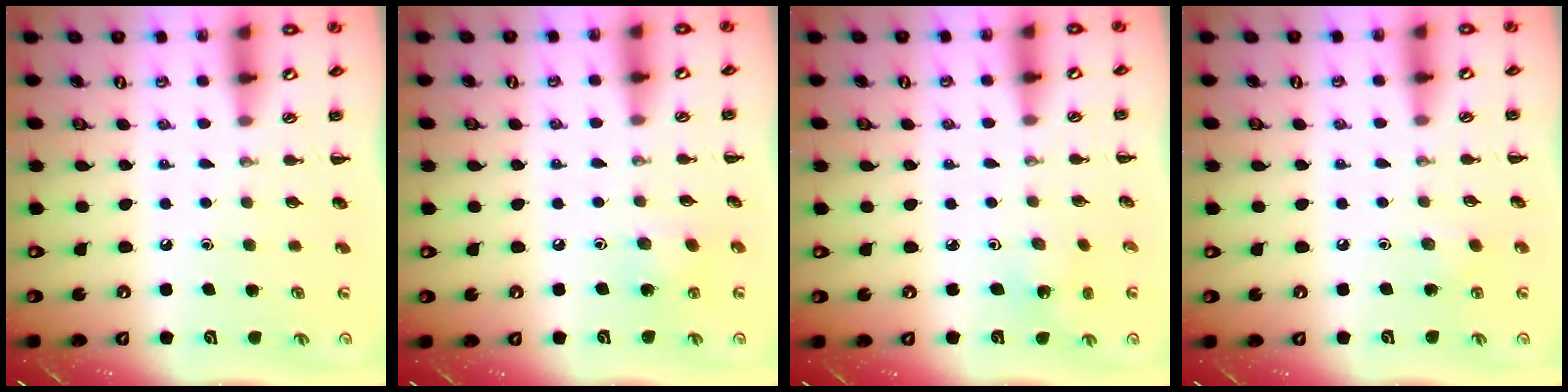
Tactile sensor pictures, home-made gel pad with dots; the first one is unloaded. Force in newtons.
{"total": 4.6, "press": 4.4, "slide": 1.3}
{"total": 2.0, "press": 1.9, "slide": 0.7}
{"total": 2.5, "press": 2.3, "slide": 0.7}